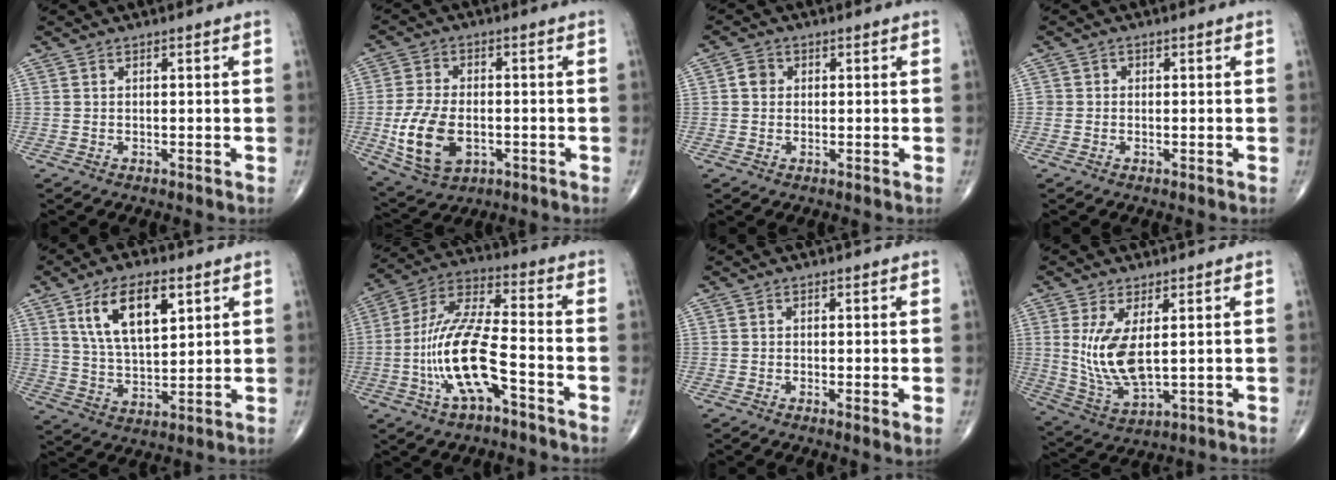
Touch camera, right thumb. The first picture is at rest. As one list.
[{"total": 12.1, "force": [-2.7, 7.4, 9.2], "torque": [-0.176, 0.001, -0.039]}, {"total": 2.4, "force": [0.2, 2.1, 1.0], "torque": [-0.007, 0.004, -0.001]}, {"total": 1.2, "force": [-0.2, 1.1, 0.1], "torque": [0.008, 0.005, -0.006]}, {"total": 13.0, "force": [5.6, 6.1, 10.0], "torque": [-0.160, -0.021, 0.110]}, {"total": 15.6, "force": [-5.2, 4.9, 13.8], "torque": [-0.282, 0.044, -0.098]}, {"total": 1.8, "force": [-0.1, 0.3, 1.8], "torque": [-0.033, -0.008, -0.006]}, {"total": 10.2, "force": [1.8, 4.4, 9.1], "torque": [-0.183, -0.022, 0.051]}]